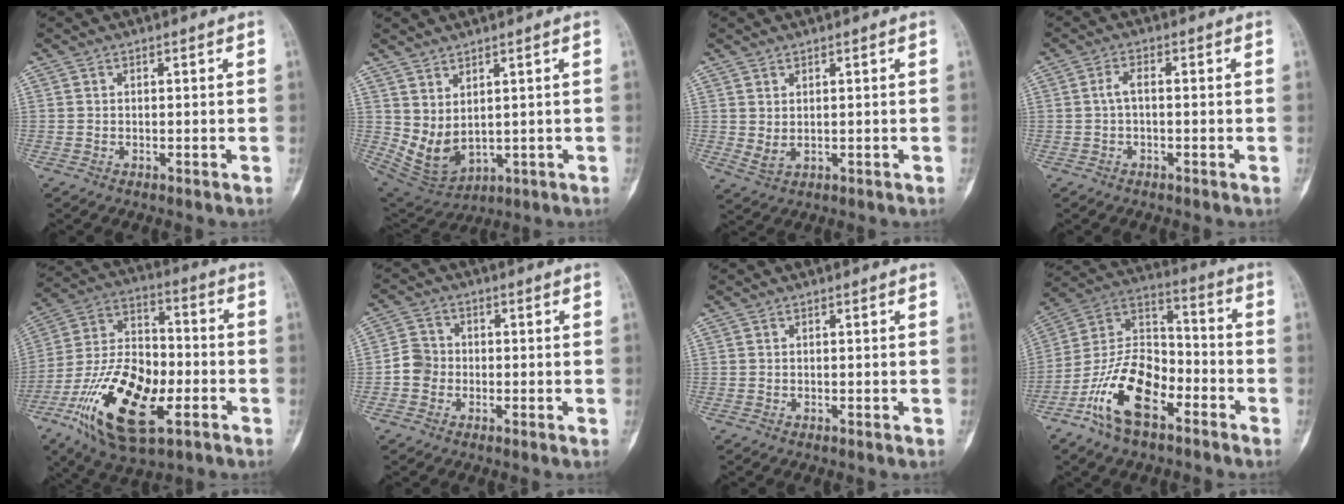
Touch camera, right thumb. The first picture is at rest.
{"total": 7.8, "force": [1.7, 4.7, 6.0], "torque": [-0.097, -0.020, 0.061]}
{"total": 2.6, "force": [0.5, 1.5, 2.0], "torque": [-0.036, -0.004, 0.019]}
{"total": 2.4, "force": [-0.1, 1.1, 2.1], "torque": [-0.042, 0.010, -0.007]}
{"total": 22.7, "force": [-8.3, 11.1, 17.9], "torque": [-0.328, 0.031, -0.140]}
{"total": 4.5, "force": [-1.1, 4.1, 1.7], "torque": [-0.013, 0.012, -0.031]}
{"total": 0.0}
{"total": 16.6, "force": [-8.5, 8.7, 11.3], "torque": [-0.198, 0.069, -0.164]}